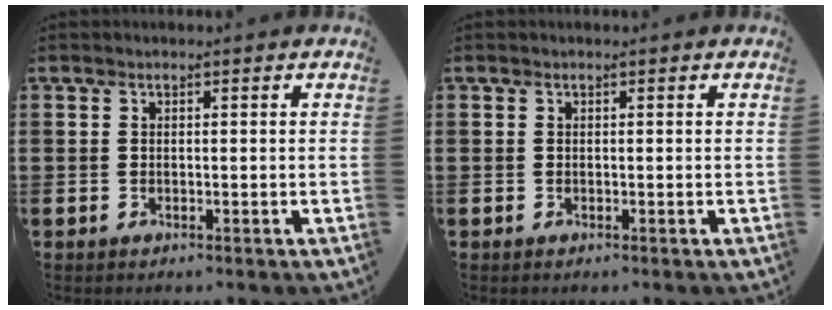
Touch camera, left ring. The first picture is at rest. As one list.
[{"total": 0.0}]